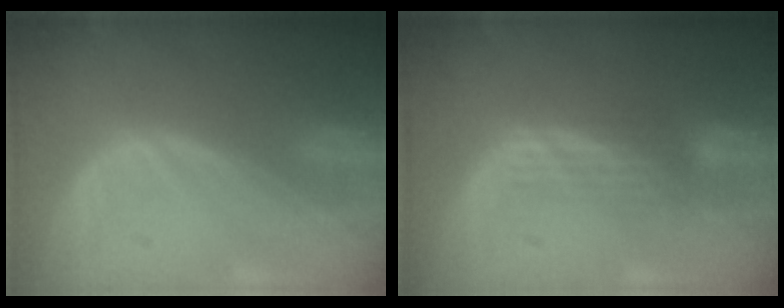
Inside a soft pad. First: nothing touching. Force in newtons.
{"total": 3.6, "press": 2.9, "slide": 2.2}